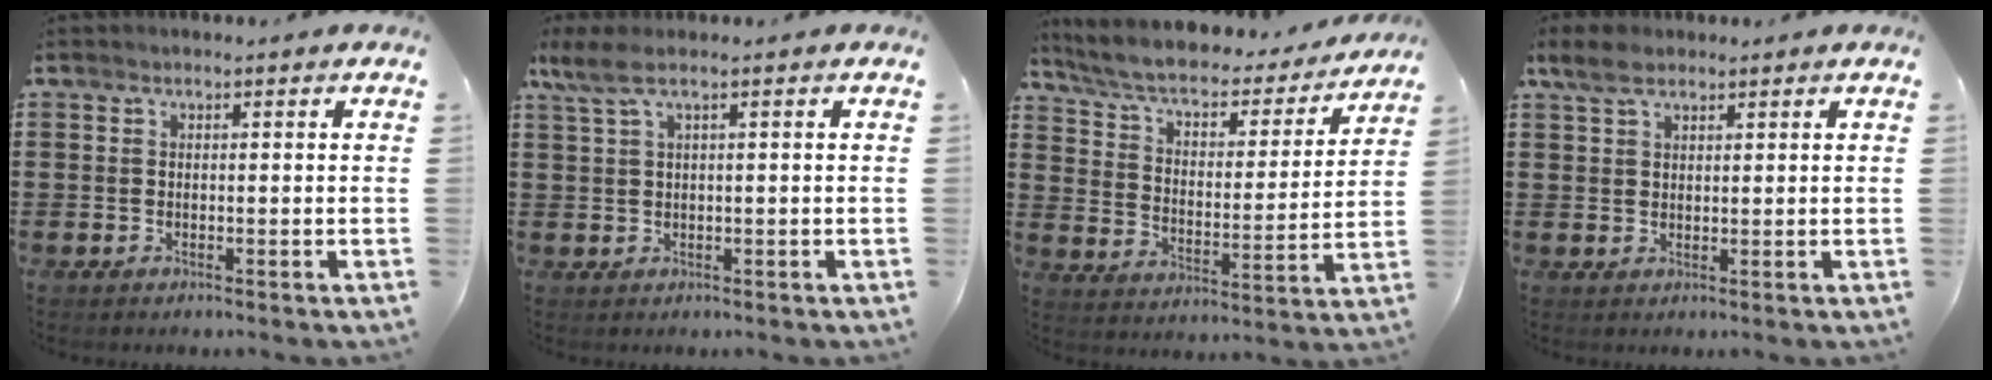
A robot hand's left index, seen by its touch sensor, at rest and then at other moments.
{"total": 2.7, "force": [0.9, 0.4, 2.5], "torque": [-0.066, -0.005, 0.011]}
{"total": 5.2, "force": [4.1, 1.8, 2.7], "torque": [-0.073, -0.028, 0.064]}
{"total": 4.0, "force": [2.6, 2.0, 2.2], "torque": [-0.043, 0.004, 0.048]}